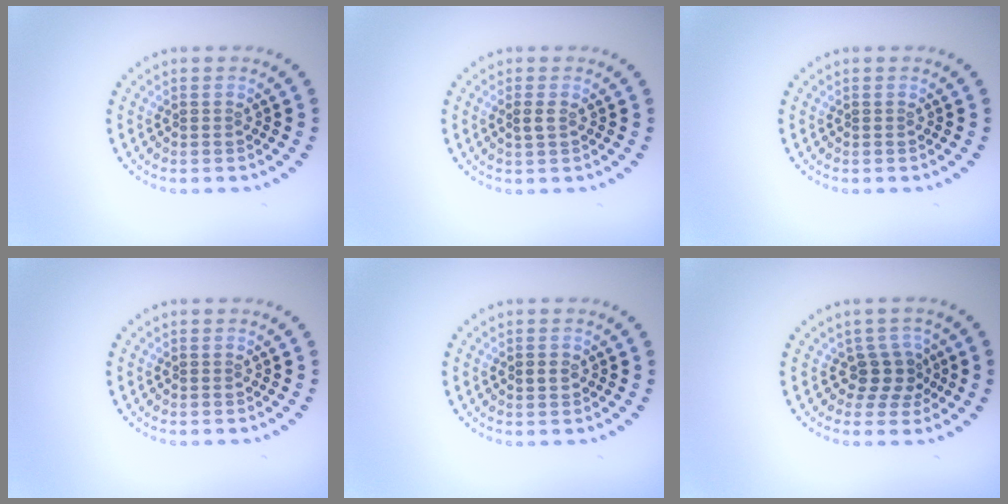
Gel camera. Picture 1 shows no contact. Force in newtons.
{"total": 0.9, "press": 0.8, "slide": 0.3}
{"total": 0.0}
{"total": 0.0}
{"total": 1.1, "press": 1.1, "slide": 0.1}
{"total": 2.5, "press": 1.9, "slide": 1.7}